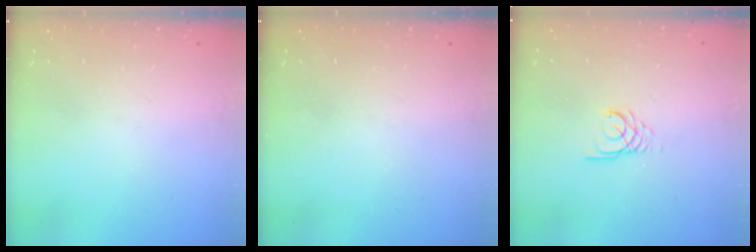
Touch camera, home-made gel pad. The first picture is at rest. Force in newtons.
{"total": 0.0}
{"total": 3.5, "press": 3.5, "slide": 0.4}